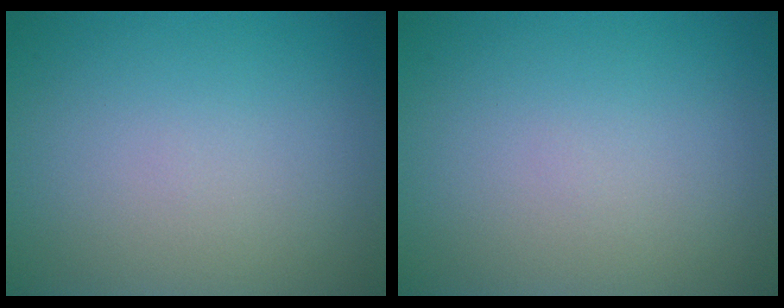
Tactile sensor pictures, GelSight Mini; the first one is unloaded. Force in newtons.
{"total": 0.0}